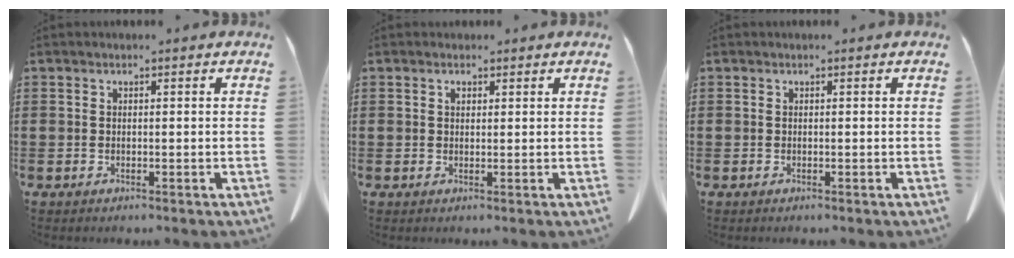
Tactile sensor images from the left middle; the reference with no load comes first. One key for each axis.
{"total": 1.1, "fx": 0.7, "fy": 0.6, "fz": 0.5, "tx": -0.005, "ty": -0.001, "tz": 0.012}
{"total": 0.0}